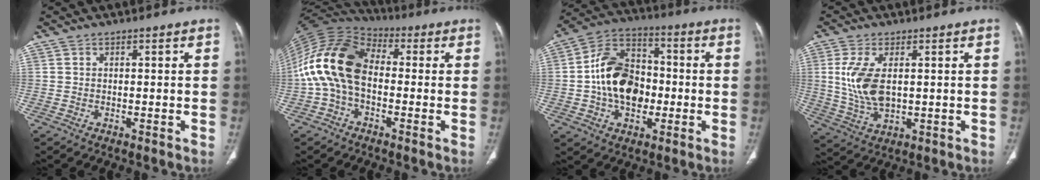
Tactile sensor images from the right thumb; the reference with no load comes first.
{"total": 16.3, "force": [-0.9, 10.4, 12.6], "torque": [-0.248, 0.037, -0.027]}
{"total": 16.1, "force": [-1.4, 11.3, 11.4], "torque": [-0.170, 0.034, -0.026]}
{"total": 9.7, "force": [1.4, 5.0, 8.2], "torque": [-0.180, -0.011, 0.038]}